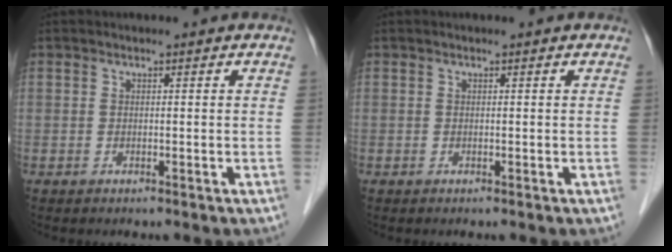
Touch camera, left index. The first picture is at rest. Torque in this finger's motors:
{"motor_torque": [0.00, 0.00, 0.00, 0.00]}